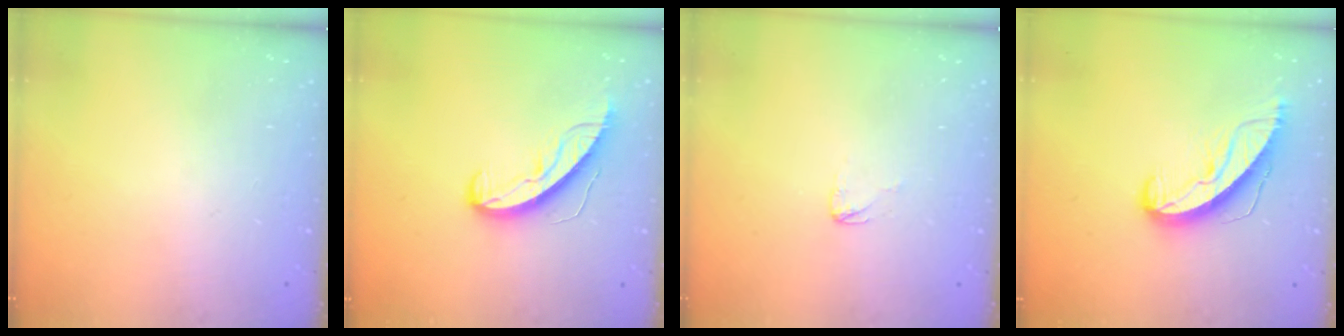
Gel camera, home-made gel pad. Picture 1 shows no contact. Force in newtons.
{"total": 8.7, "press": 8.7, "slide": 0.9}
{"total": 2.4, "press": 2.4, "slide": 0.2}
{"total": 9.8, "press": 9.8, "slide": 0.4}